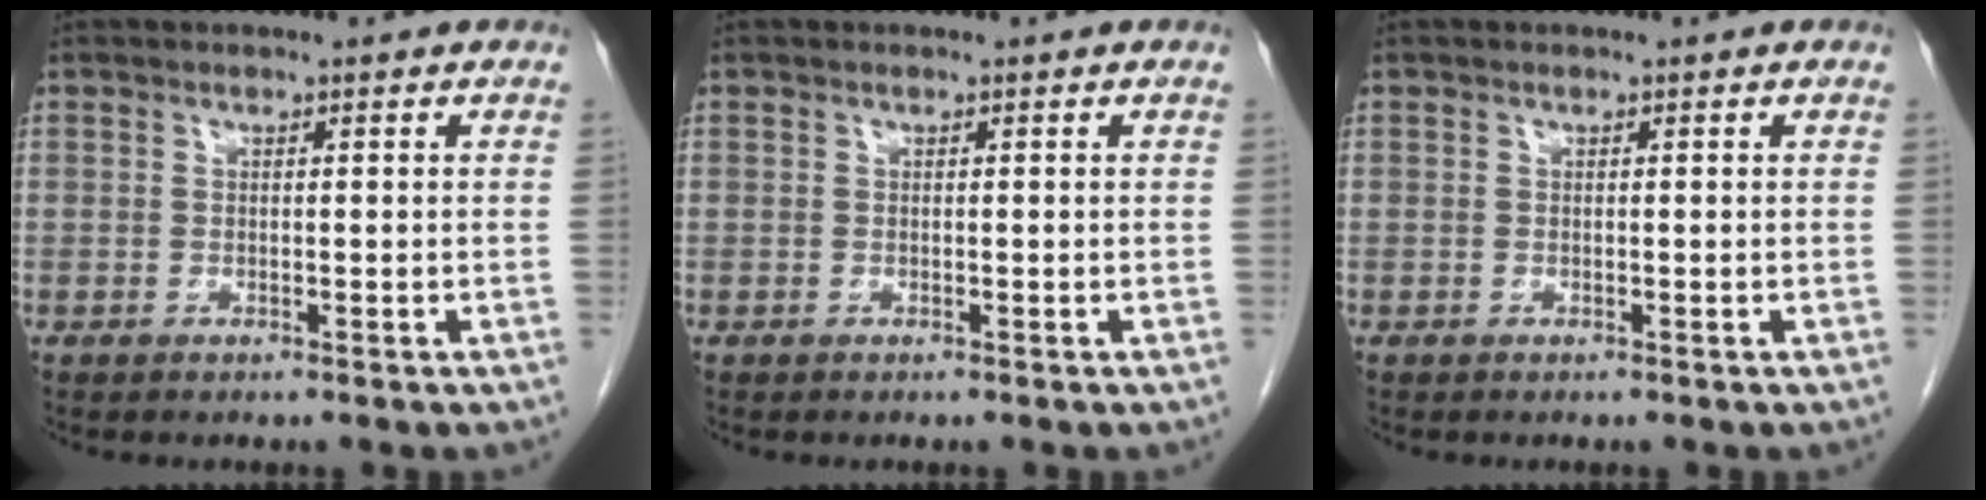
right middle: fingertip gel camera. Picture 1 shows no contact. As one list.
[{"total": 0.0}, {"total": 0.0}]